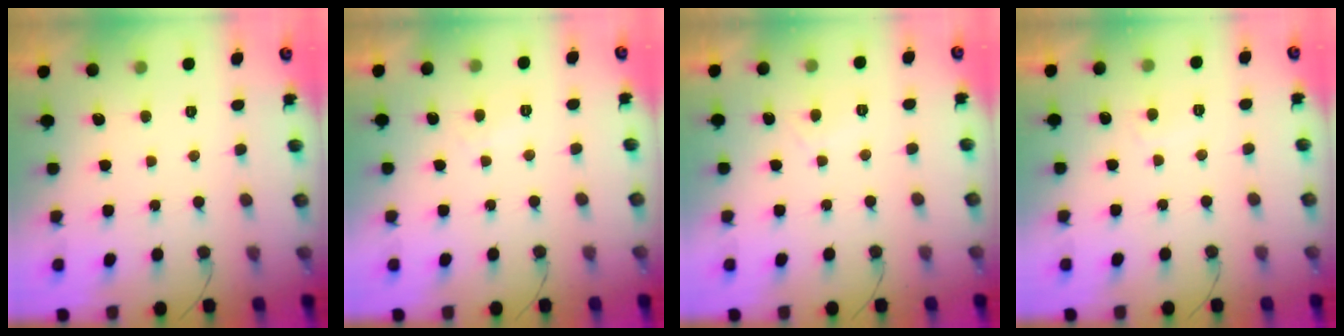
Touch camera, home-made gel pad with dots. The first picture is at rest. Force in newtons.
{"total": 1.6, "press": 1.5, "slide": 0.6}
{"total": 2.0, "press": 1.9, "slide": 0.6}
{"total": 2.0, "press": 1.9, "slide": 0.6}